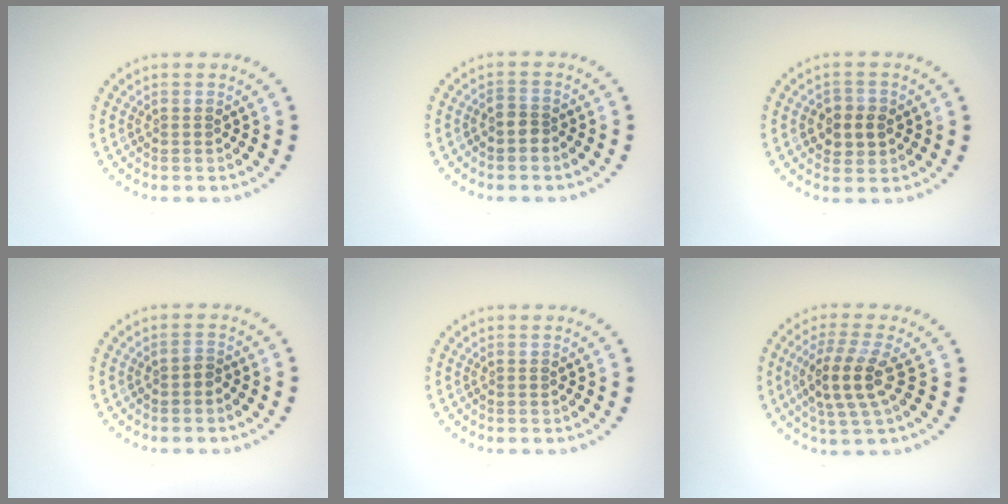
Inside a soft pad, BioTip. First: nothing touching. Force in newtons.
{"total": 1.5, "press": 1.2, "slide": 0.8}
{"total": 2.6, "press": 2.6, "slide": 0.3}
{"total": 0.9, "press": 0.8, "slide": 0.5}
{"total": 0.0}
{"total": 4.0, "press": 3.4, "slide": 2.1}